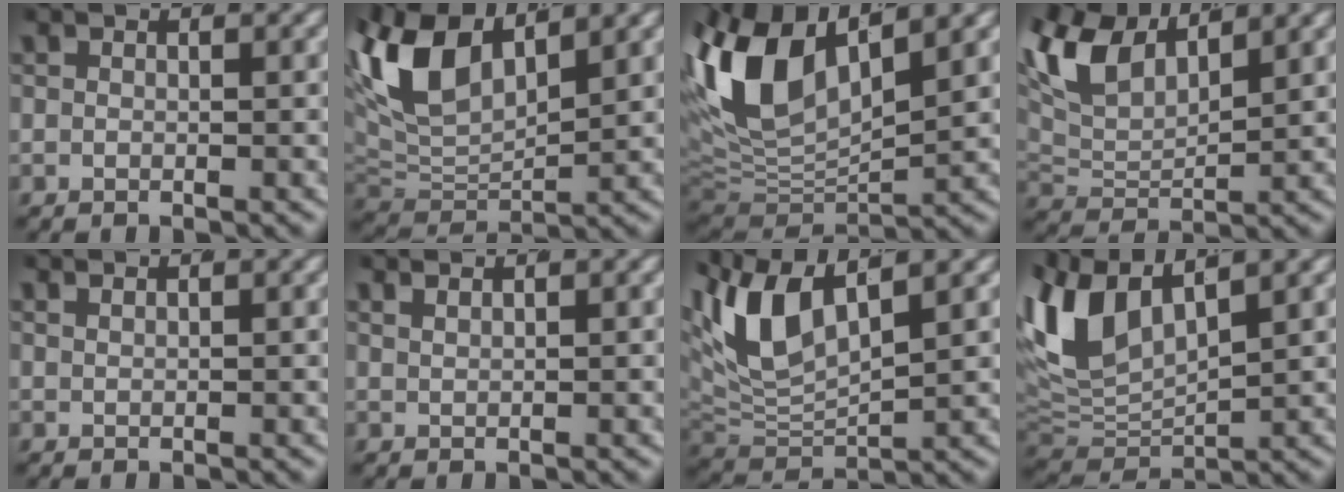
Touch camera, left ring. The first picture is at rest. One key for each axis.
{"total": 10.9, "fx": 3.8, "fy": 6.8, "fz": 7.5, "tx": -0.184, "ty": -0.014, "tz": 0.076}
{"total": 11.2, "fx": 3.2, "fy": 6.5, "fz": 8.5, "tx": -0.187, "ty": -0.009, "tz": 0.063}
{"total": 8.9, "fx": 3.3, "fy": 5.6, "fz": 6.1, "tx": -0.149, "ty": -0.015, "tz": 0.068}
{"total": 1.2, "fx": 1.0, "fy": -0.7, "fz": 0.1, "tx": 0.002, "ty": -0.001, "tz": 0.022}
{"total": 1.6, "fx": 1.6, "fy": -0.4, "fz": 0.3, "tx": -0.003, "ty": 0.002, "tz": 0.032}
{"total": 7.6, "fx": 2.9, "fy": 4.4, "fz": 5.5, "tx": -0.137, "ty": 0.000, "tz": 0.055}
{"total": 9.5, "fx": 3.0, "fy": 6.2, "fz": 6.6, "tx": -0.163, "ty": -0.009, "tz": 0.062}